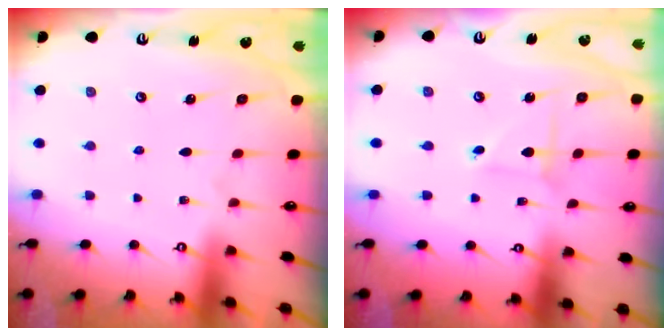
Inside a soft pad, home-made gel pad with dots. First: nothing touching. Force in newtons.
{"total": 1.4, "press": 1.4, "slide": 0.1}